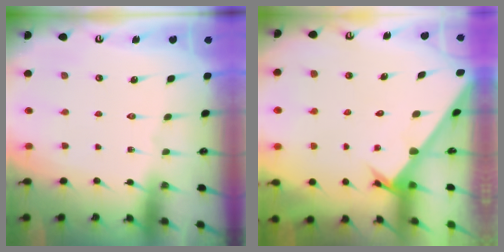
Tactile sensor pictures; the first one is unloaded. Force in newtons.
{"total": 2.4, "press": 2.4, "slide": 0.2}